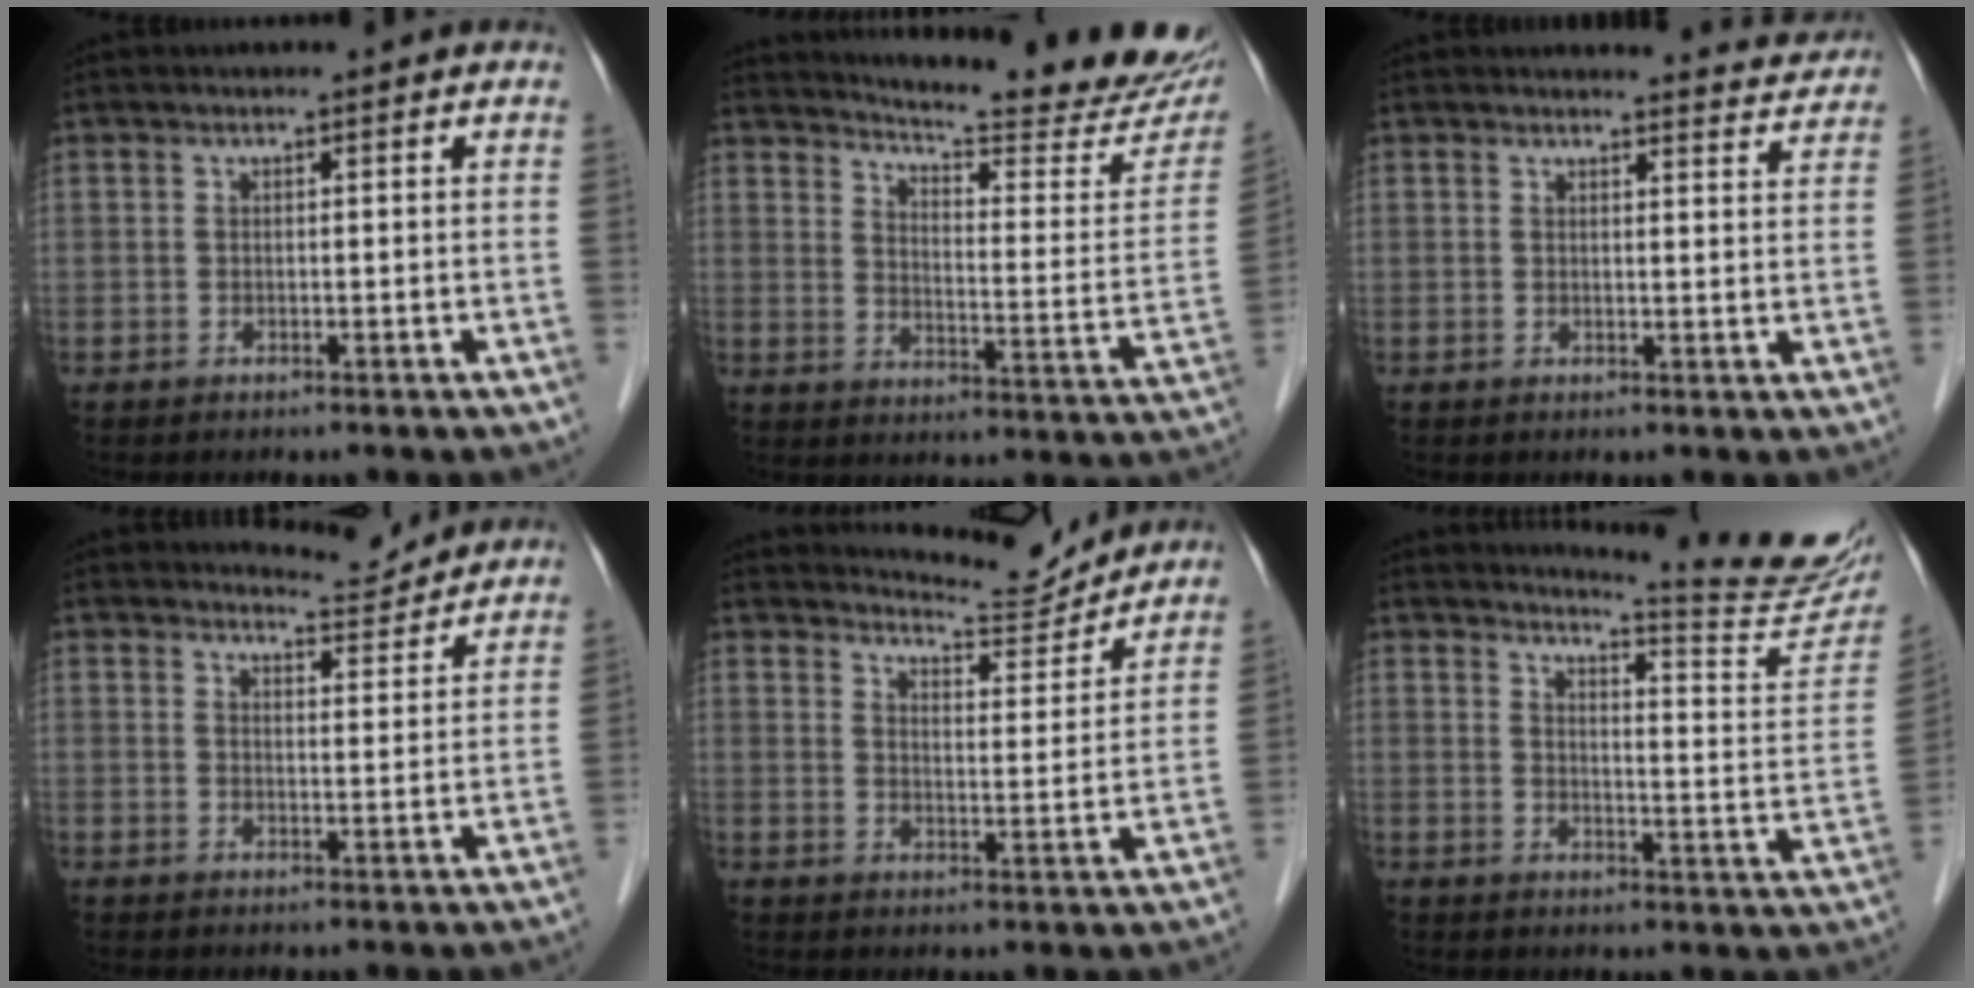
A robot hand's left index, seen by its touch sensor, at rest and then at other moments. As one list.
[{"total": 23.3, "force": [21.4, 2.1, 8.8], "torque": [-0.125, -0.093, 0.261]}, {"total": 5.2, "force": [5.1, 0.4, -0.4], "torque": [0.006, -0.019, 0.043]}, {"total": 4.2, "force": [4.1, 0.1, -0.7], "torque": [-0.001, -0.013, 0.060]}, {"total": 8.0, "force": [8.0, 0.6, -0.1], "torque": [-0.008, -0.008, 0.114]}, {"total": 15.0, "force": [14.6, -1.0, 3.5], "torque": [-0.052, -0.099, 0.166]}]